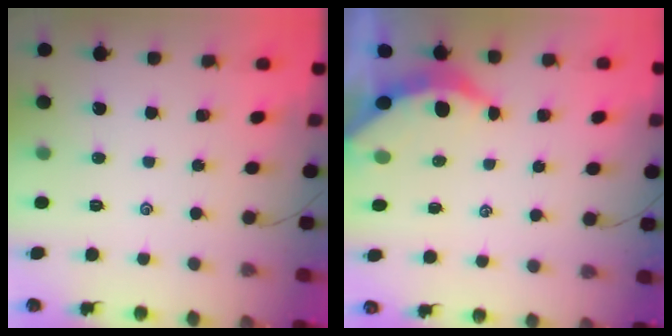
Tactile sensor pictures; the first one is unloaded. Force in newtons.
{"total": 3.7, "press": 3.7, "slide": 0.4}